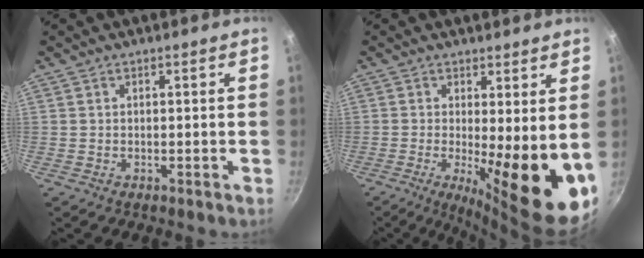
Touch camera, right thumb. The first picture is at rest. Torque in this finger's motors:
{"motor_torque": [-0.36, 1.45, 1.78, -0.34, 0.32]}